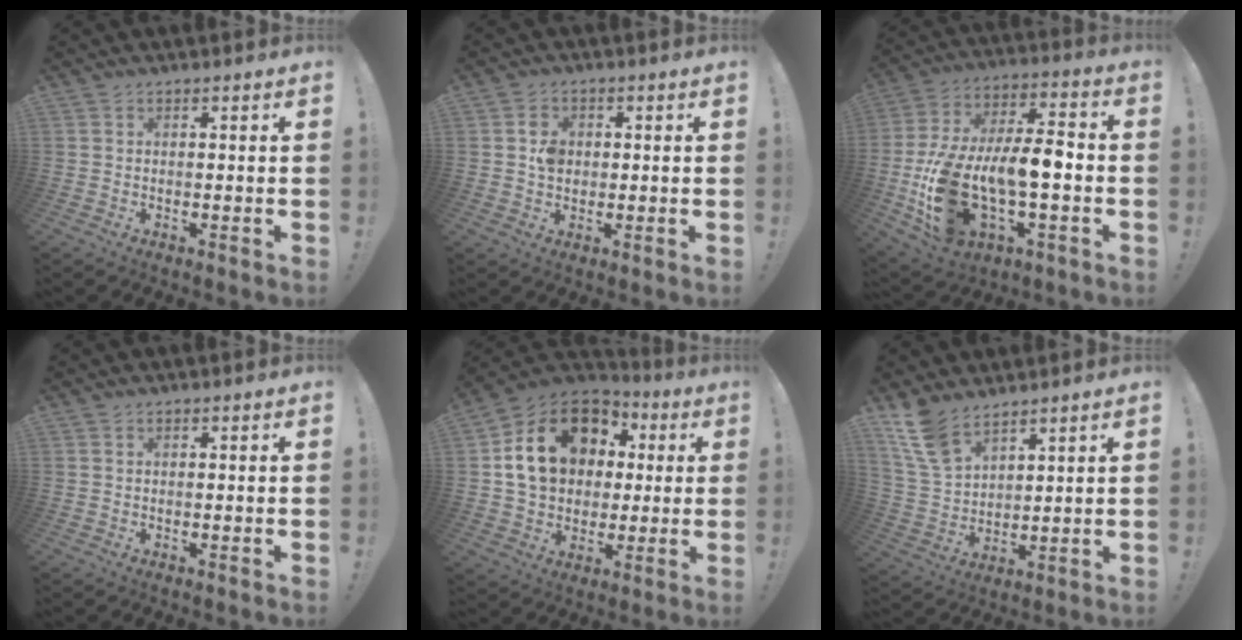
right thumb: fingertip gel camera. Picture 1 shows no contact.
{"total": 4.5, "force": [0.3, 3.8, 2.4], "torque": [-0.031, 0.002, 0.003]}
{"total": 21.3, "force": [-4.8, 11.4, 17.3], "torque": [-0.355, 0.019, -0.066]}
{"total": 0.0}
{"total": 20.2, "force": [5.2, 15.8, 11.5], "torque": [-0.176, -0.003, 0.114]}
{"total": 11.0, "force": [8.2, 5.1, 5.2], "torque": [-0.109, -0.039, 0.164]}